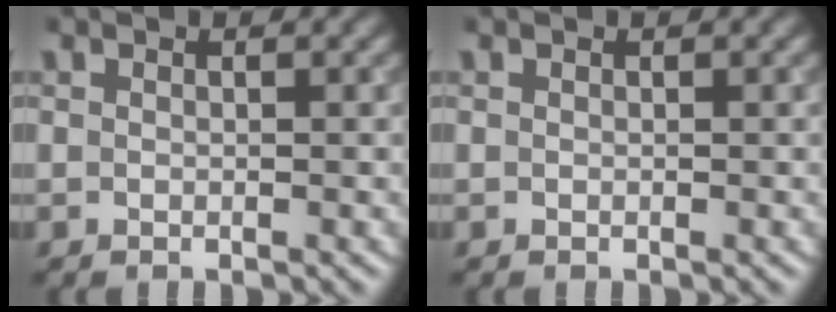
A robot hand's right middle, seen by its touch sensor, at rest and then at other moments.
{"total": 0.0}